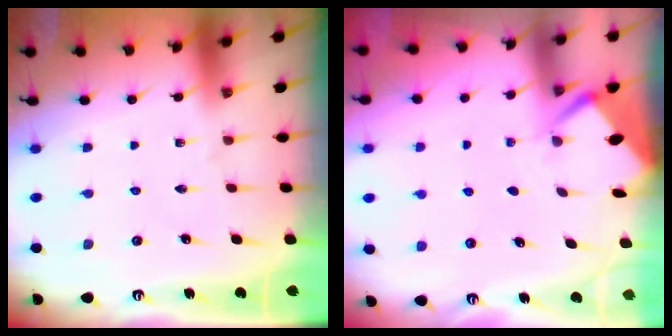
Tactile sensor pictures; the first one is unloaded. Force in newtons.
{"total": 2.9, "press": 2.9, "slide": 0.3}